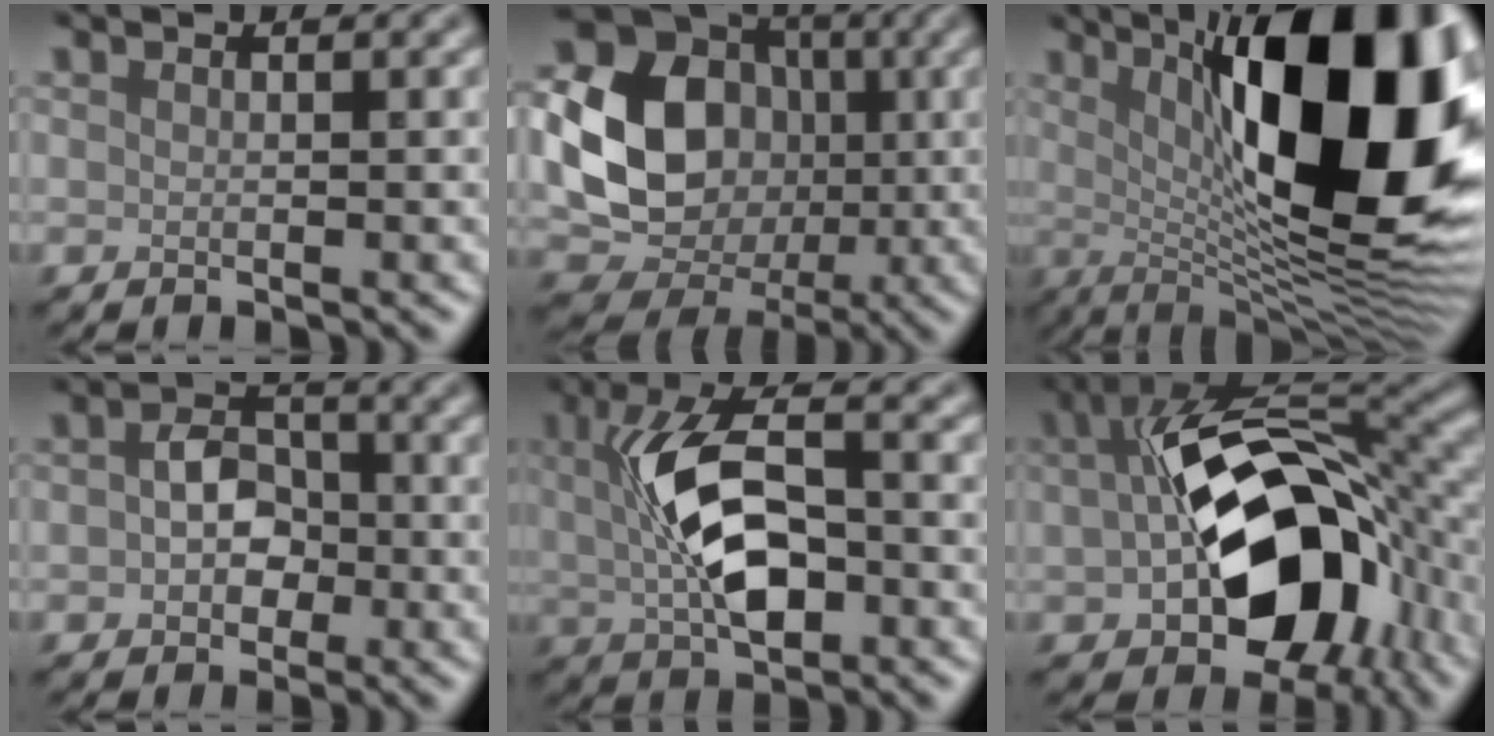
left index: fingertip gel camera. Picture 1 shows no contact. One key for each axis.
{"total": 11.6, "fx": -0.3, "fy": 9.5, "fz": 6.6, "tx": -0.119, "ty": -0.011, "tz": -0.017}
{"total": 17.3, "fx": 3.3, "fy": 5.9, "fz": 15.9, "tx": -0.199, "ty": 0.013, "tz": 0.042}
{"total": 3.3, "fx": -0.3, "fy": 2.5, "fz": 2.3, "tx": -0.041, "ty": 0.000, "tz": -0.011}
{"total": 7.6, "fx": 0.5, "fy": 3.5, "fz": 6.7, "tx": -0.133, "ty": 0.008, "tz": 0.006}
{"total": 14.5, "fx": -1.9, "fy": 8.8, "fz": 11.4, "tx": -0.180, "ty": -0.015, "tz": -0.030}